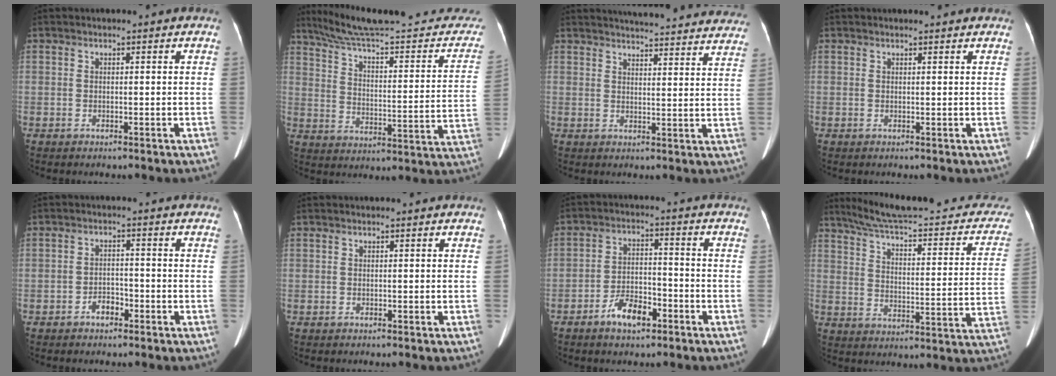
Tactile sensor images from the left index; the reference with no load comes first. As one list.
[{"total": 28.7, "force": [26.4, 2.9, 10.8], "torque": [-0.152, -0.069, 0.343]}, {"total": 26.4, "force": [25.0, 3.5, 7.9], "torque": [-0.112, -0.051, 0.288]}, {"total": 2.7, "force": [2.5, 0.3, 0.7], "torque": [-0.012, 0.013, 0.027]}, {"total": 2.4, "force": [-1.6, 1.3, 1.2], "torque": [-0.019, 0.005, -0.027]}, {"total": 0.0}, {"total": 6.2, "force": [-3.9, 2.6, 4.1], "torque": [-0.082, 0.006, -0.066]}, {"total": 24.5, "force": [21.1, 4.5, 11.7], "torque": [-0.159, -0.019, 0.259]}]